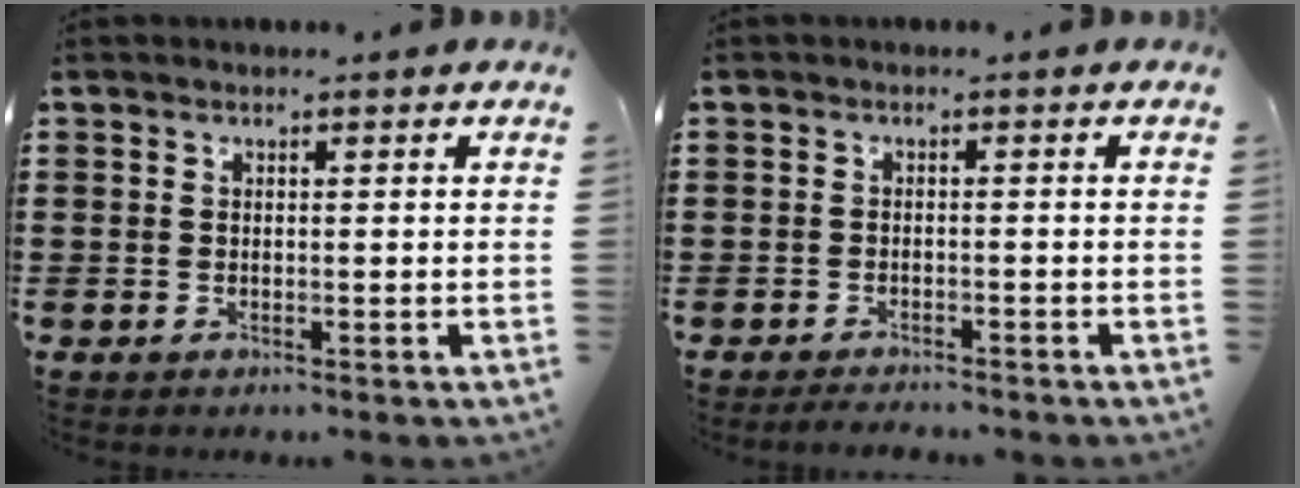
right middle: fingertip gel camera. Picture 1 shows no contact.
{"total": 1.7, "force": [-1.7, 0.1, 0.1], "torque": [-0.008, -0.003, -0.034]}